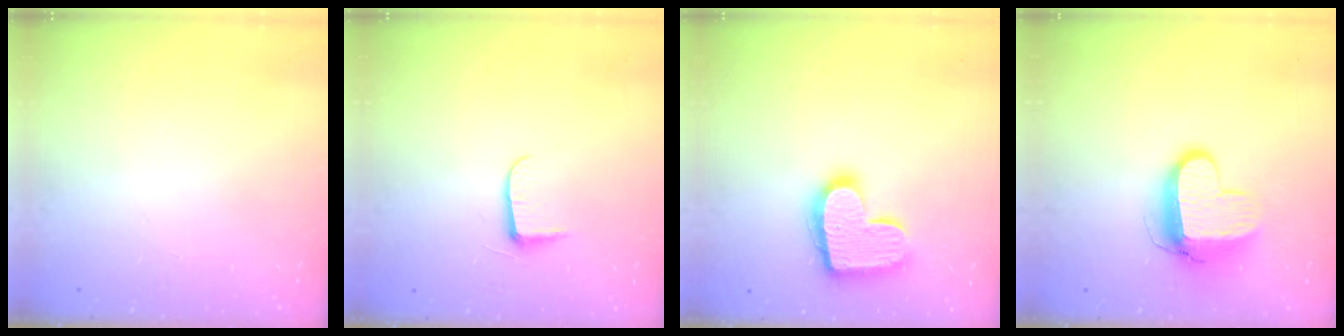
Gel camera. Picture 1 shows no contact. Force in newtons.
{"total": 5.8, "press": 5.8, "slide": 0.9}
{"total": 15.3, "press": 15.3, "slide": 1.1}
{"total": 10.3, "press": 10.3, "slide": 1.2}